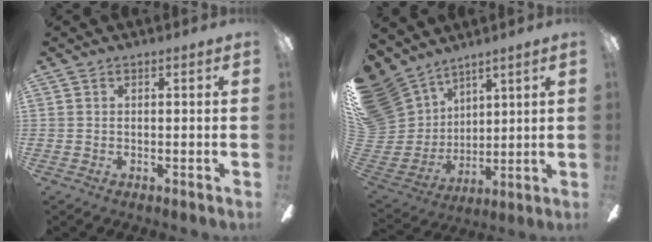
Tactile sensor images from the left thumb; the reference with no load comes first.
{"total": 16.8, "force": [9.2, 13.0, 5.5], "torque": [-0.164, -0.065, 0.191]}